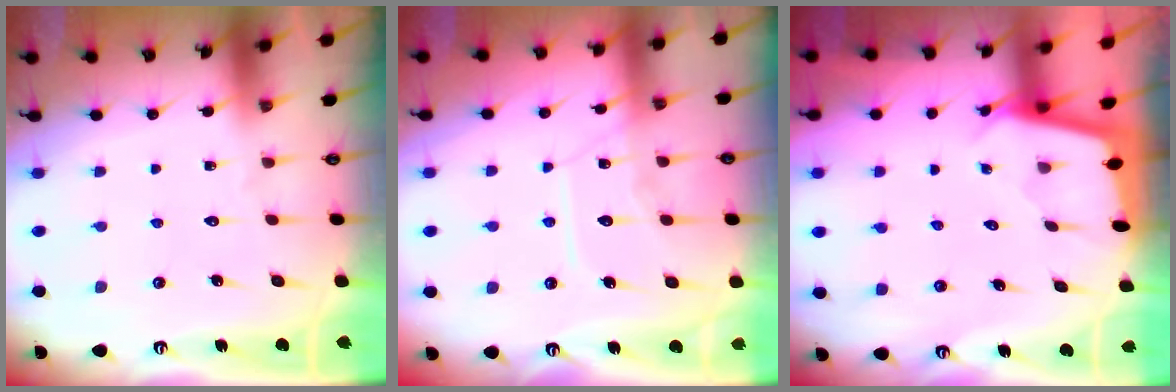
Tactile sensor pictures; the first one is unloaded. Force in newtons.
{"total": 10.6, "press": 10.5, "slide": 1.0}
{"total": 2.0, "press": 2.0, "slide": 0.2}